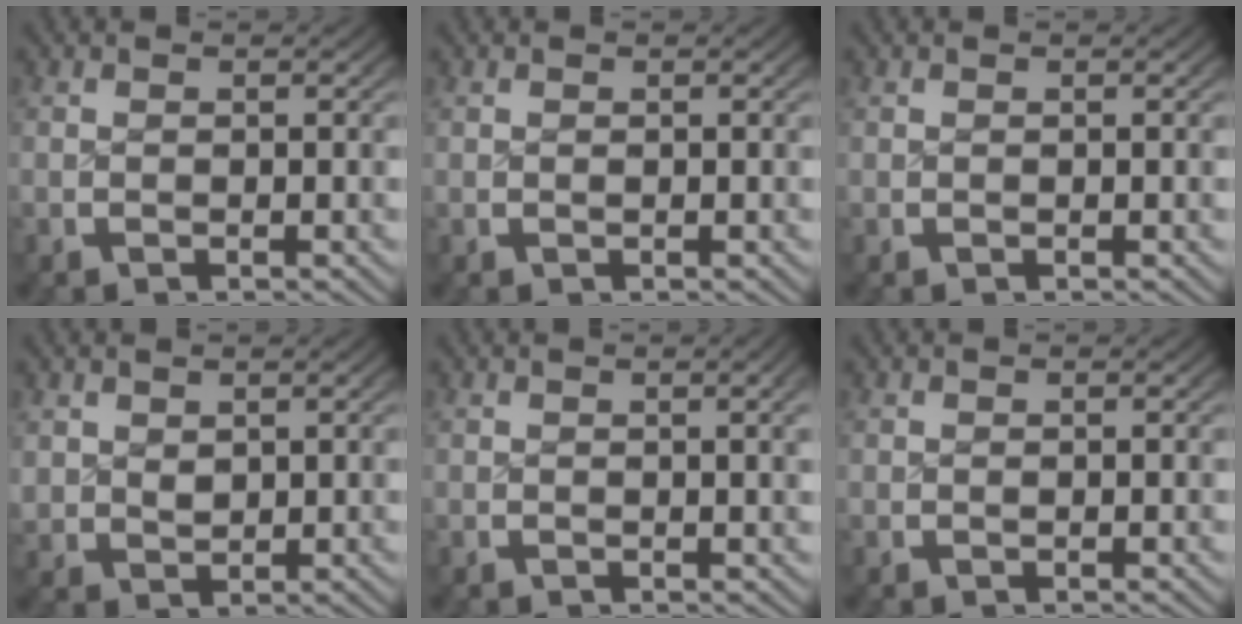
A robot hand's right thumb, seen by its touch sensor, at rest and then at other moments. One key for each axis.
{"total": 0.0}
{"total": 0.0}
{"total": 2.4, "fx": 1.3, "fy": 1.8, "fz": 1.0, "tx": -0.028, "ty": -0.014, "tz": 0.042}
{"total": 1.3, "fx": 0.3, "fy": 0.0, "fz": 1.3, "tx": -0.022, "ty": 0.005, "tz": 0.009}
{"total": 0.0}